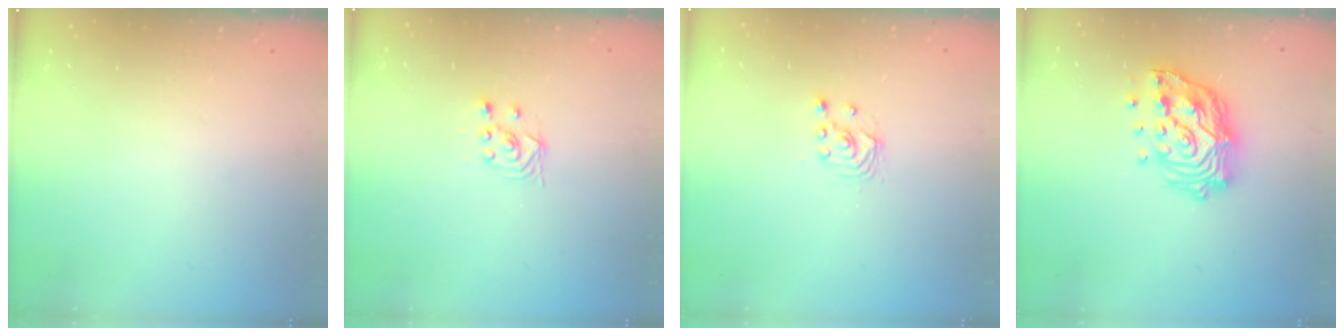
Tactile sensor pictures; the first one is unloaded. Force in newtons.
{"total": 2.9, "press": 2.5, "slide": 1.4}
{"total": 1.7, "press": 1.7, "slide": 0.2}
{"total": 17.0, "press": 16.8, "slide": 2.2}